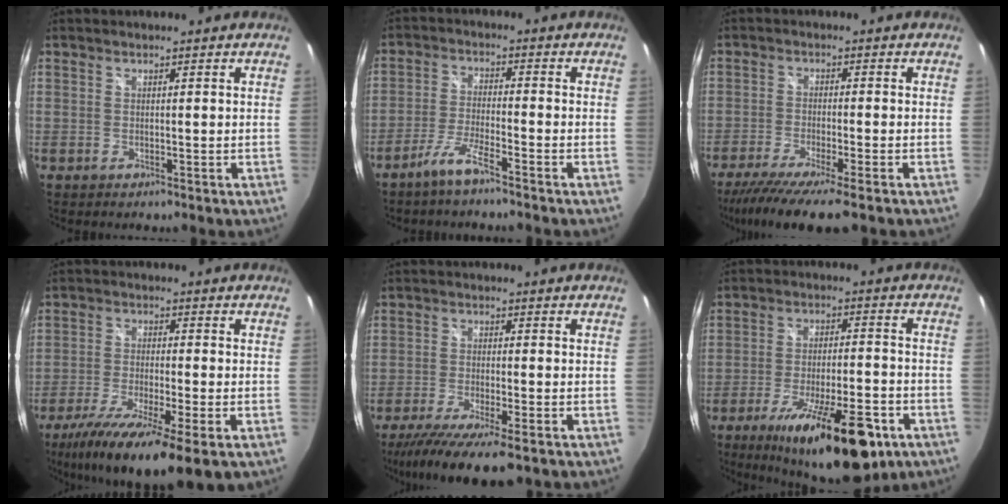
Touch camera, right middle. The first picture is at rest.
{"total": 5.4, "force": [-4.2, 0.4, 3.3], "torque": [-0.083, 0.000, -0.084]}
{"total": 10.9, "force": [-8.5, 0.2, 6.7], "torque": [-0.139, -0.038, -0.141]}
{"total": 15.3, "force": [-9.4, 2.2, 11.9], "torque": [-0.228, -0.052, -0.160]}
{"total": 12.6, "force": [-9.5, 1.9, 8.1], "torque": [-0.167, -0.043, -0.155]}
{"total": 20.7, "force": [-12.5, 6.2, 15.3], "torque": [-0.250, -0.033, -0.182]}